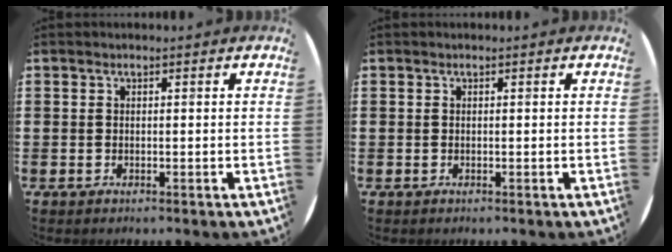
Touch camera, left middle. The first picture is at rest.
{"total": 0.0}